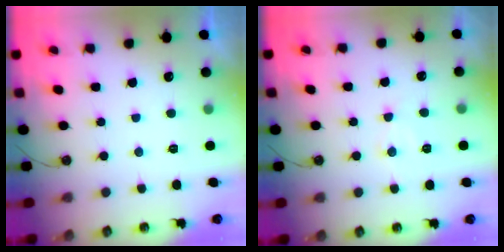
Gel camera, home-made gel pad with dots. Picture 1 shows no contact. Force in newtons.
{"total": 6.7, "press": 6.7, "slide": 0.5}